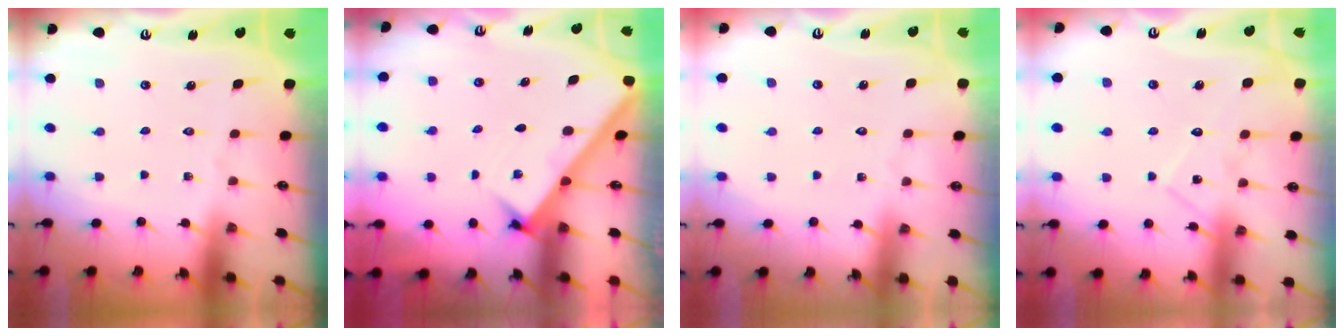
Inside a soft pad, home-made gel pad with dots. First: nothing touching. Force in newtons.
{"total": 2.6, "press": 2.6, "slide": 0.3}
{"total": 2.8, "press": 2.8, "slide": 0.4}
{"total": 10.8, "press": 10.8, "slide": 0.7}